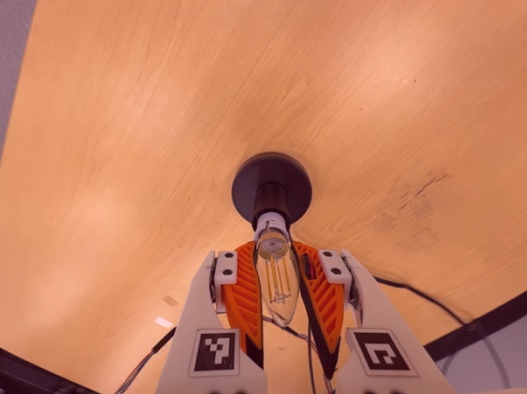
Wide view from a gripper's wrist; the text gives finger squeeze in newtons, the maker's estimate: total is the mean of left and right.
{"total": 16.2, "left": 14.9, "right": 17.5}